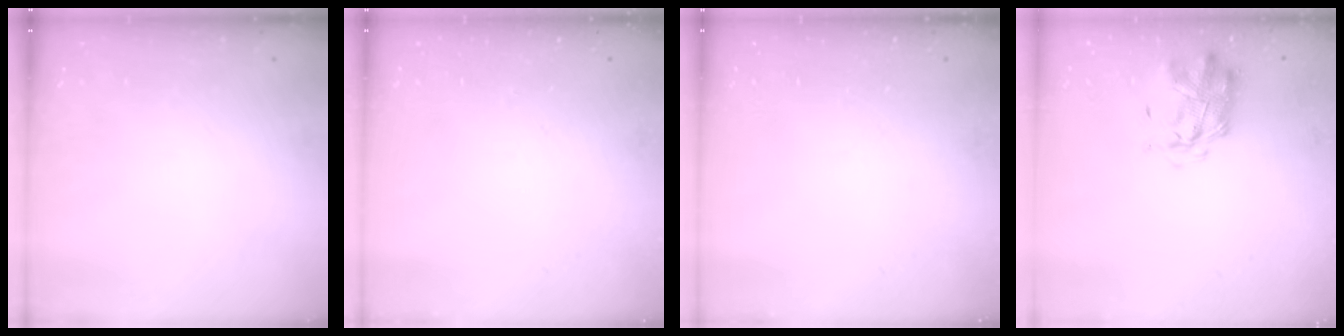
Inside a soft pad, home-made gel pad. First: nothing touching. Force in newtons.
{"total": 0.0}
{"total": 0.0}
{"total": 2.8, "press": 2.7, "slide": 0.6}